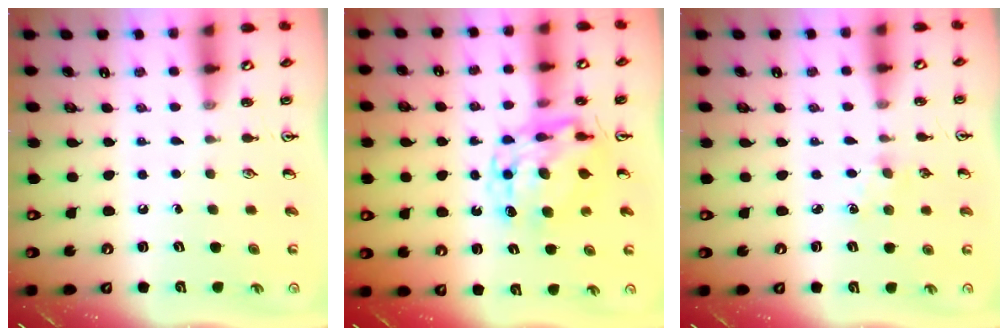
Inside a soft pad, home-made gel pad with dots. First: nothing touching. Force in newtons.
{"total": 10.8, "press": 10.8, "slide": 0.8}
{"total": 2.9, "press": 2.9, "slide": 0.4}